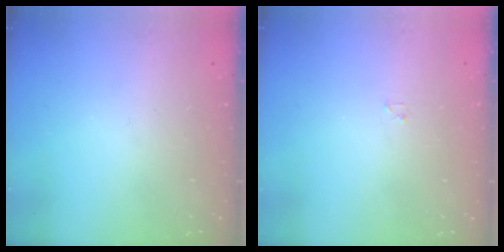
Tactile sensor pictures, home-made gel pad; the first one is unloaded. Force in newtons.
{"total": 1.2, "press": 1.2, "slide": 0.2}